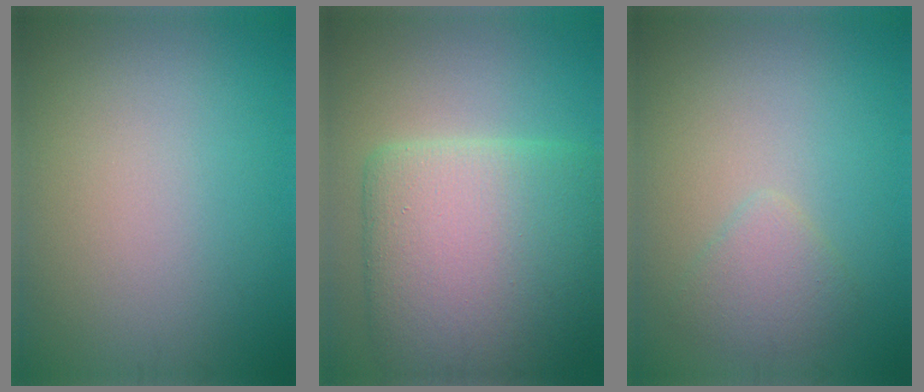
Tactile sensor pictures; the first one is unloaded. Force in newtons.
{"total": 11.3, "press": 11.3, "slide": 0.4}
{"total": 2.0, "press": 2.0, "slide": 0.2}